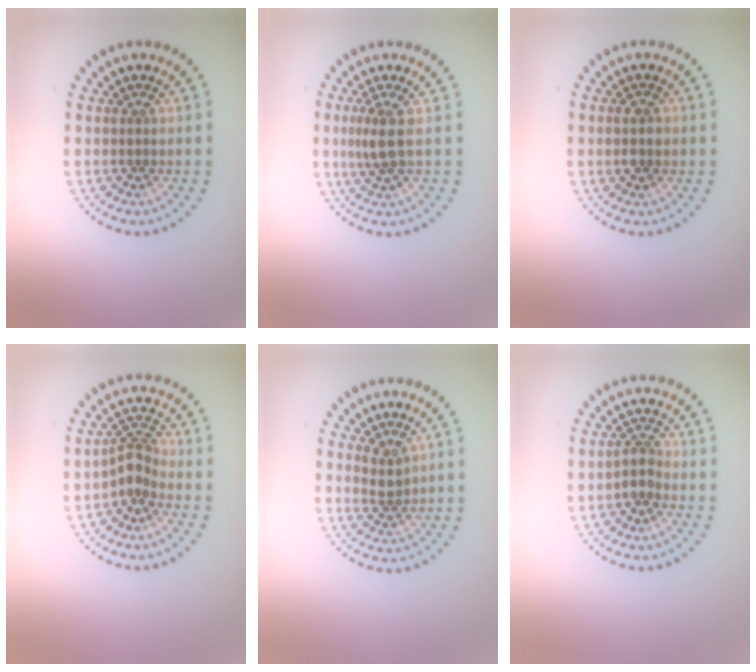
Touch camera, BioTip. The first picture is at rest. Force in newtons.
{"total": 2.3, "press": 1.9, "slide": 1.3}
{"total": 2.3, "press": 2.3, "slide": 0.1}
{"total": 2.5, "press": 1.9, "slide": 1.6}
{"total": 1.8, "press": 1.4, "slide": 1.1}
{"total": 1.8, "press": 1.5, "slide": 1.0}